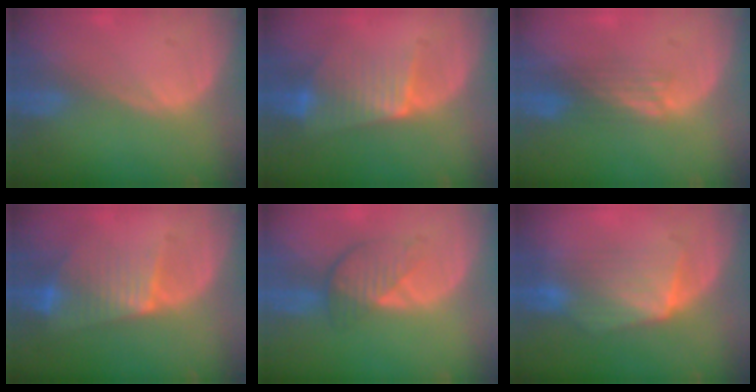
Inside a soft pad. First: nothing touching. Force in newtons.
{"total": 6.7, "press": 6.1, "slide": 2.7}
{"total": 4.0, "press": 3.3, "slide": 2.2}
{"total": 7.5, "press": 6.5, "slide": 3.7}
{"total": 4.6, "press": 4.2, "slide": 2.0}
{"total": 7.3, "press": 7.1, "slide": 1.6}